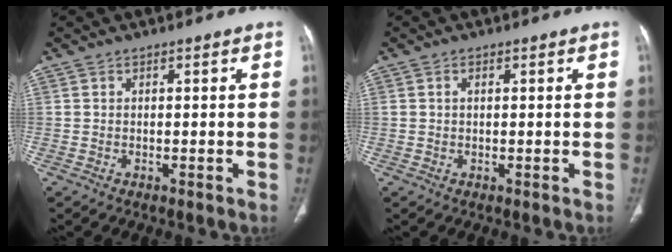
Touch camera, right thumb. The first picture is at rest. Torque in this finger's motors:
{"motor_torque": [-0.21, -0.33, 0.16, 0.42, -0.02]}